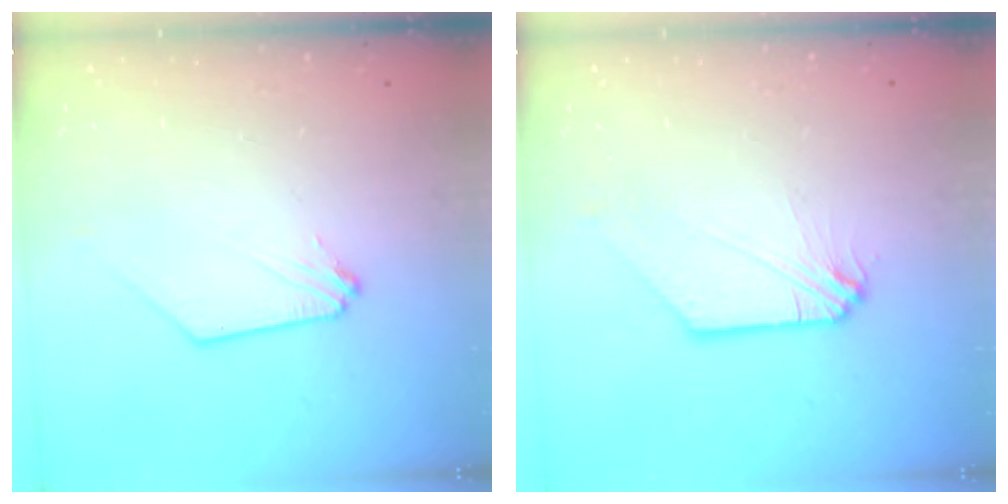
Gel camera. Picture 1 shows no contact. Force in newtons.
{"total": 0.0}